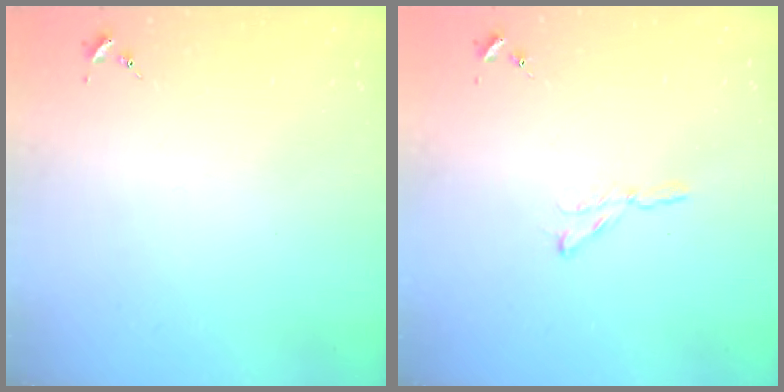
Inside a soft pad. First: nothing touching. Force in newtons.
{"total": 2.9, "press": 2.9, "slide": 0.3}